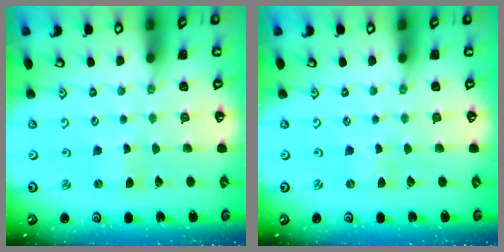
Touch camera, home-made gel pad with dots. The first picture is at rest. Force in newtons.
{"total": 0.0}